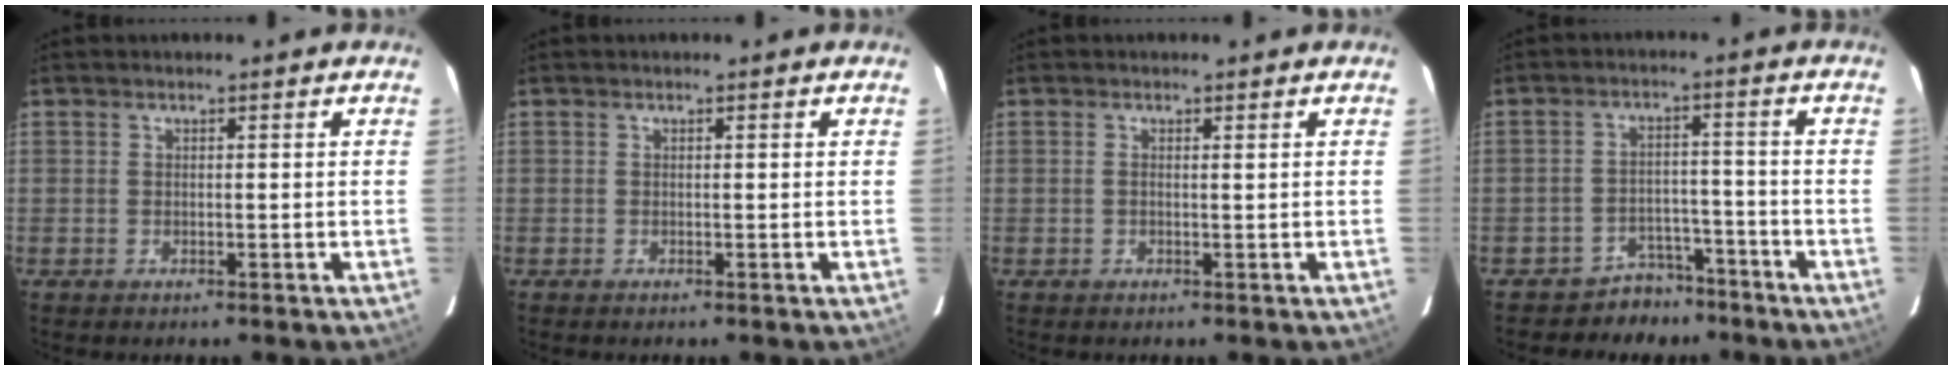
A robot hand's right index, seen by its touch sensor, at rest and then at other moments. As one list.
[{"total": 0.0}, {"total": 0.6, "force": [0.2, 0.0, 0.5], "torque": [-0.014, 0.002, 0.003]}, {"total": 5.5, "force": [-4.6, 3.0, -0.3], "torque": [0.010, 0.019, -0.071]}]